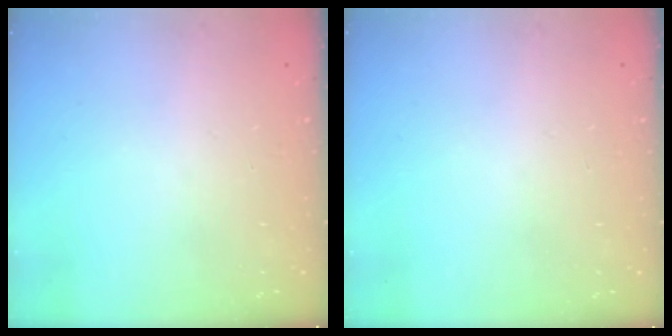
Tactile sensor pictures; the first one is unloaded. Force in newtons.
{"total": 0.0}